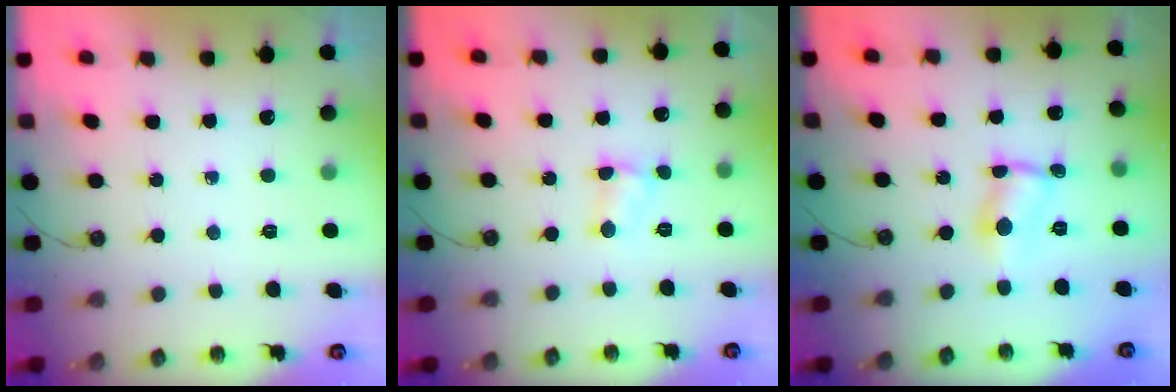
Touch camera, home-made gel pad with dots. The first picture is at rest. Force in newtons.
{"total": 4.4, "press": 4.4, "slide": 0.4}
{"total": 2.0, "press": 2.0, "slide": 0.1}